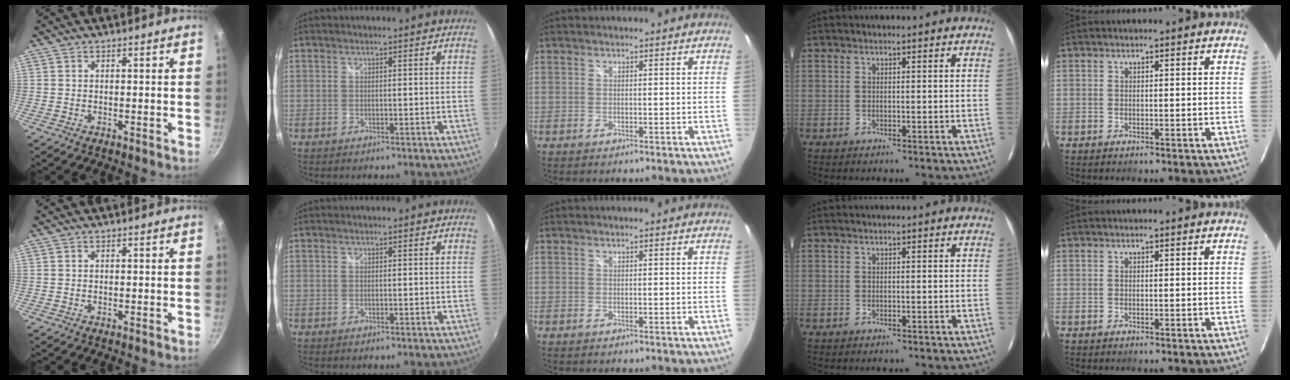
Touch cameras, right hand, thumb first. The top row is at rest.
{}